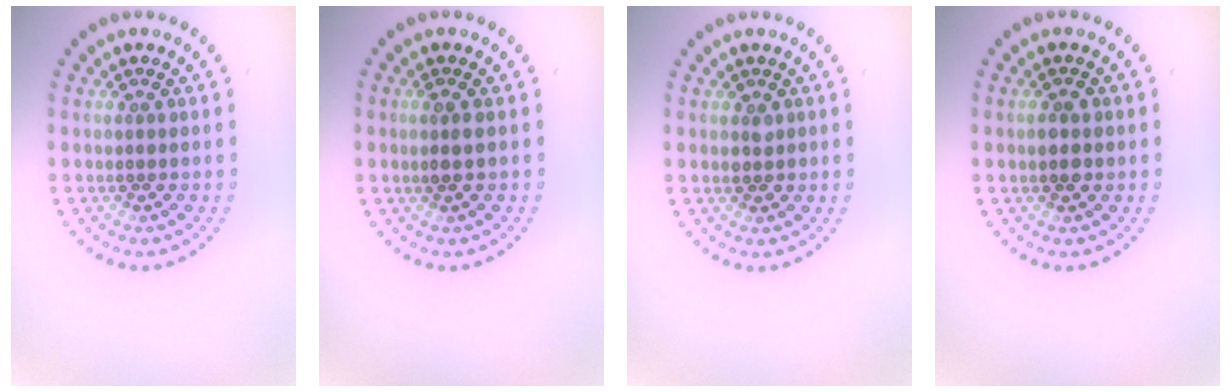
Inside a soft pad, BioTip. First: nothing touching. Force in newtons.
{"total": 1.0, "press": 0.8, "slide": 0.5}
{"total": 1.0, "press": 1.0, "slide": 0.1}
{"total": 2.1, "press": 2.1, "slide": 0.0}